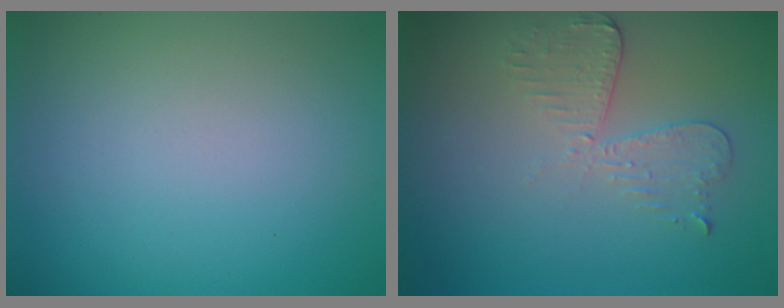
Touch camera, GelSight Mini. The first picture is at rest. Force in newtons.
{"total": 3.0, "press": 2.6, "slide": 1.5}